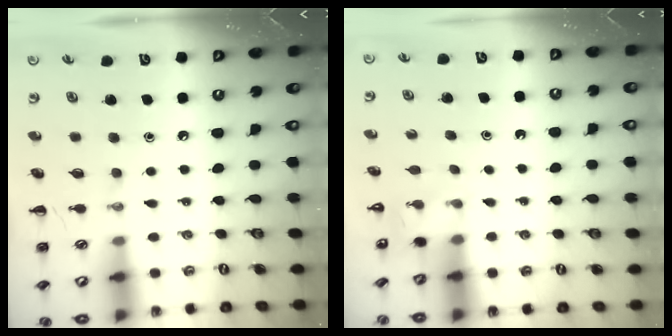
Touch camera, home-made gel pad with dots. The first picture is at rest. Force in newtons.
{"total": 2.2, "press": 2.1, "slide": 0.7}